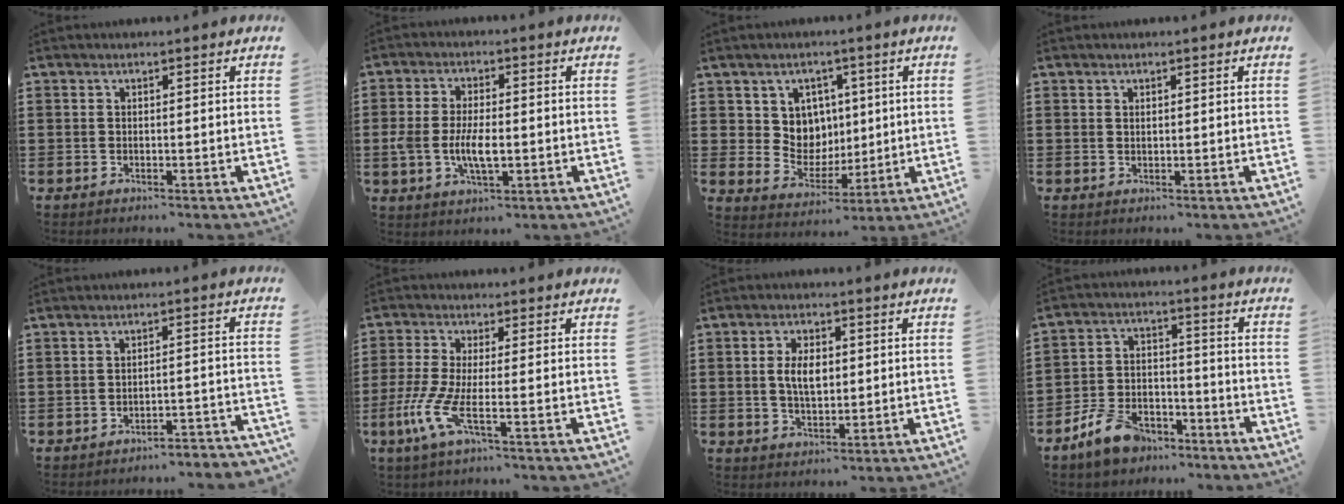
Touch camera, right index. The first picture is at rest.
{"total": 6.0, "force": [-1.1, 2.7, 5.3], "torque": [-0.119, -0.003, -0.025]}
{"total": 6.9, "force": [2.4, 6.2, 1.6], "torque": [-0.060, -0.001, 0.047]}
{"total": 0.6, "force": [0.3, 0.4, 0.2], "torque": [-0.006, 0.002, 0.007]}
{"total": 3.2, "force": [-3.1, 0.0, 0.7], "torque": [-0.017, 0.001, -0.066]}
{"total": 6.4, "force": [-2.0, 1.2, 6.0], "torque": [-0.151, -0.020, -0.045]}
{"total": 4.9, "force": [0.4, 2.6, 4.1], "torque": [-0.083, 0.005, 0.001]}
{"total": 7.9, "force": [-6.4, 3.6, 3.0], "torque": [-0.073, 0.024, -0.124]}